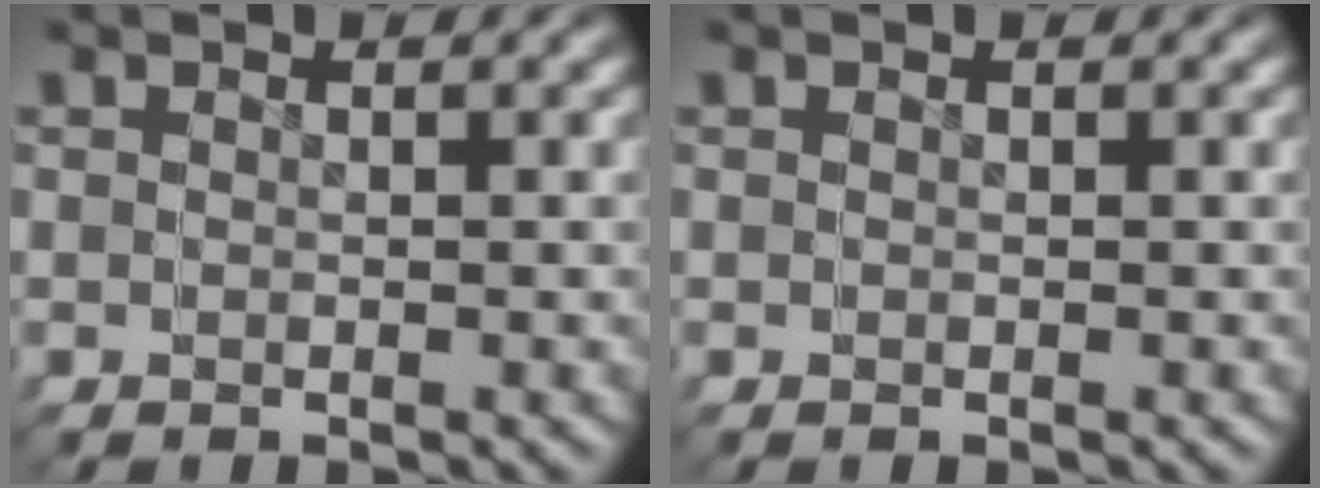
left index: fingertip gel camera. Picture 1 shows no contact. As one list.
[{"total": 0.0}]